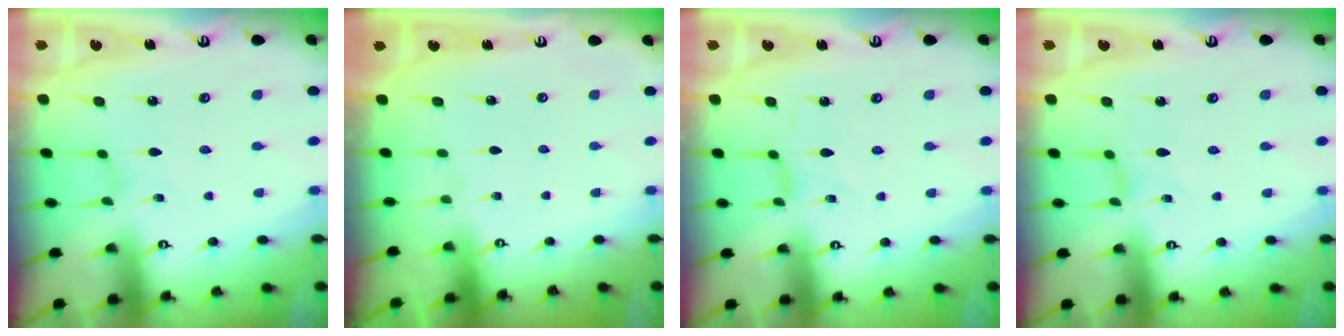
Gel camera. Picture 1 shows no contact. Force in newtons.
{"total": 0.0}
{"total": 0.0}
{"total": 0.0}